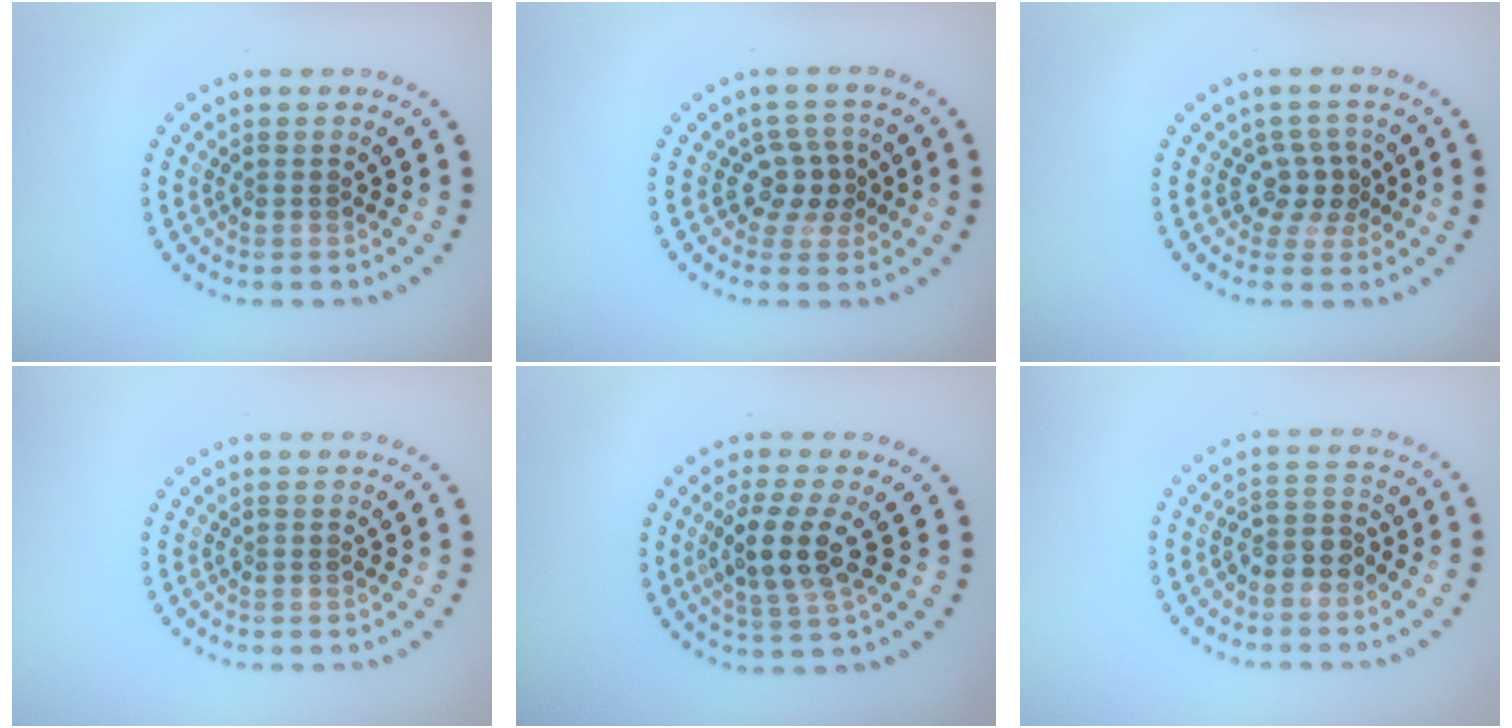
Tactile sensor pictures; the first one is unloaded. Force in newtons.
{"total": 2.3, "press": 1.9, "slide": 1.3}
{"total": 2.4, "press": 1.8, "slide": 1.7}
{"total": 0.0}
{"total": 3.9, "press": 3.5, "slide": 1.6}
{"total": 2.4, "press": 2.1, "slide": 1.1}